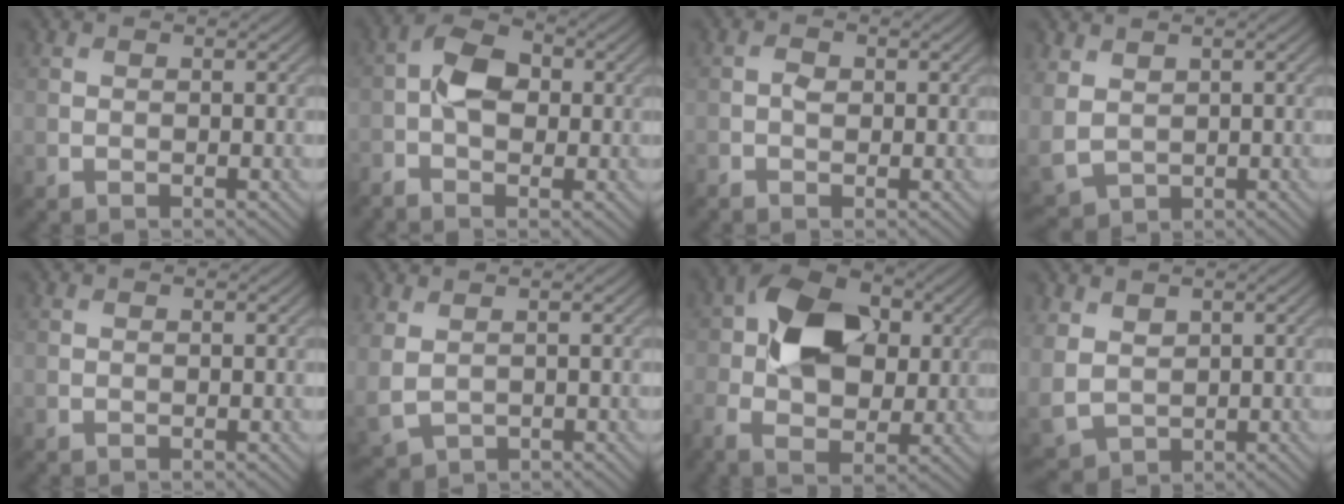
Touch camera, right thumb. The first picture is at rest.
{"total": 5.6, "force": [-0.9, 3.4, 4.4], "torque": [-0.089, 0.011, -0.028]}
{"total": 1.5, "force": [-0.2, 1.0, 1.1], "torque": [-0.022, 0.001, -0.008]}
{"total": 4.6, "force": [1.7, 3.3, 2.7], "torque": [-0.095, -0.009, 0.044]}
{"total": 0.0}
{"total": 3.4, "force": [0.9, 2.2, 2.4], "torque": [-0.077, -0.005, 0.024]}
{"total": 12.8, "force": [1.0, 8.3, 9.7], "torque": [-0.197, 0.015, 0.006]}
{"total": 5.1, "force": [2.0, 3.7, 2.9], "torque": [-0.101, -0.008, 0.051]}